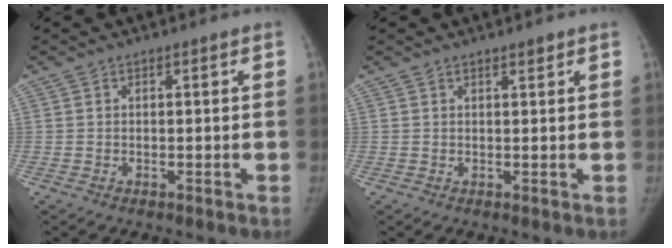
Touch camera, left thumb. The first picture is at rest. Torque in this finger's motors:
{"motor_torque": [0.07, 0.13, -0.38, 0.23, 0.04]}